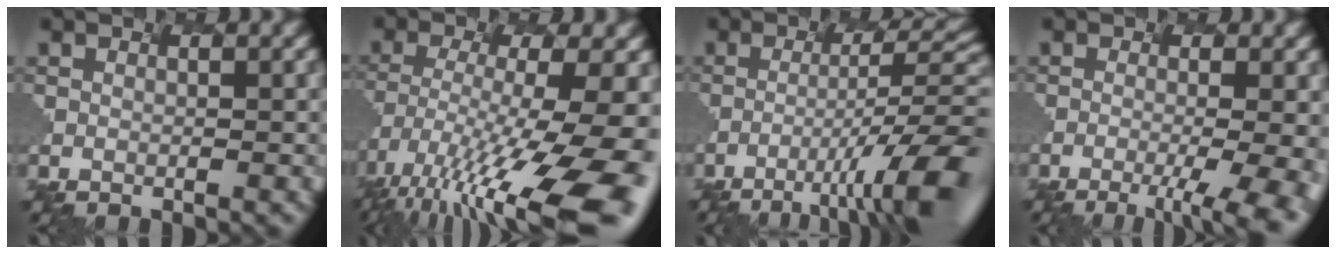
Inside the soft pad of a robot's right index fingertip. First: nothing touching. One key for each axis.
{"total": 14.7, "fx": -9.2, "fy": 2.7, "fz": 11.1, "tx": -0.233, "ty": -0.022, "tz": -0.116}
{"total": 9.8, "fx": -5.6, "fy": 0.6, "fz": 8.1, "tx": -0.140, "ty": -0.003, "tz": -0.059}
{"total": 7.5, "fx": -3.1, "fy": 2.1, "fz": 6.5, "tx": -0.073, "ty": -0.011, "tz": -0.013}